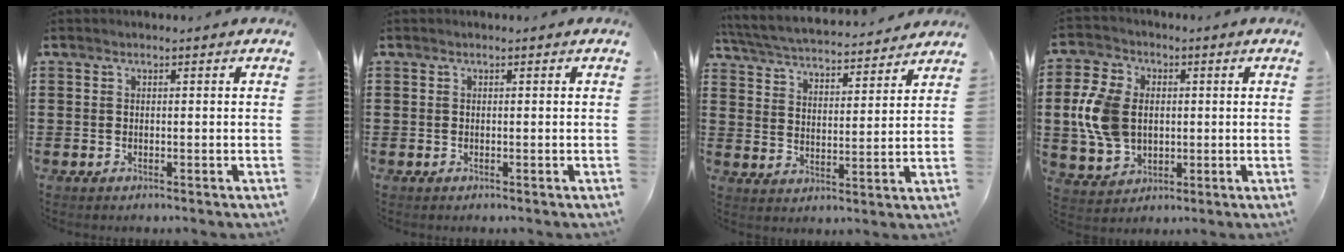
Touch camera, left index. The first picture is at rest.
{"total": 0.0}
{"total": 4.7, "force": [4.6, 0.0, 1.0], "torque": [-0.043, -0.032, 0.076]}
{"total": 10.4, "force": [0.4, 7.8, 6.9], "torque": [-0.185, 0.011, 0.001]}